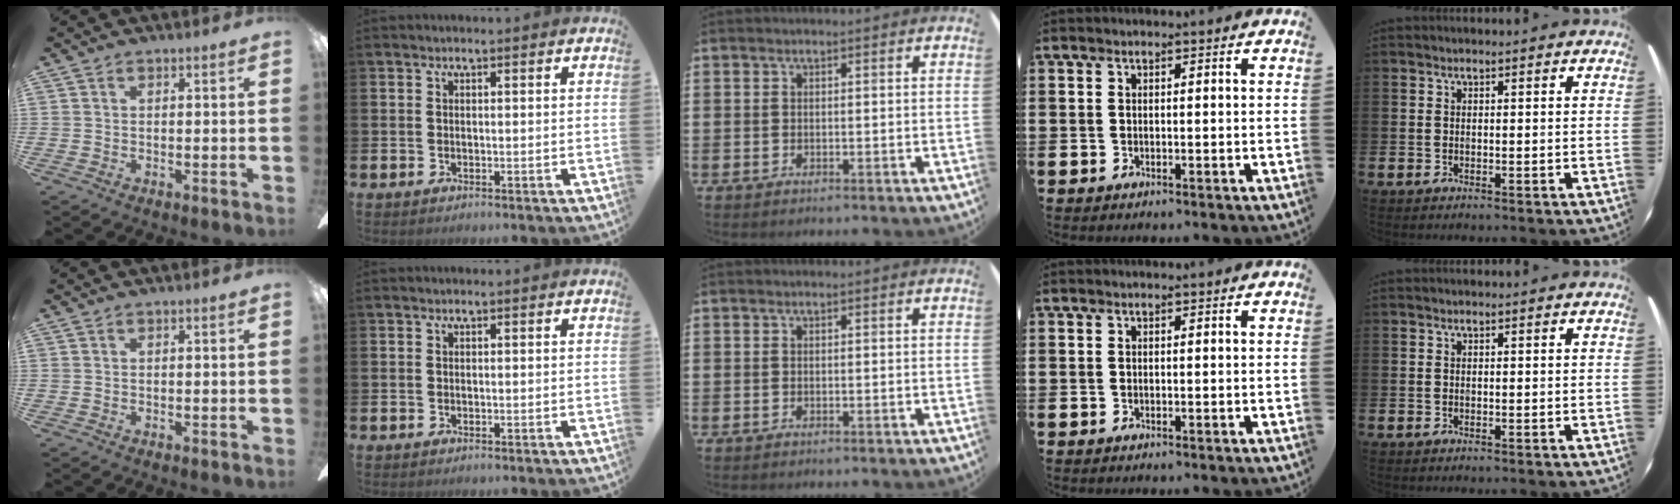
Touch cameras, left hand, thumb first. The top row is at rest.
{}